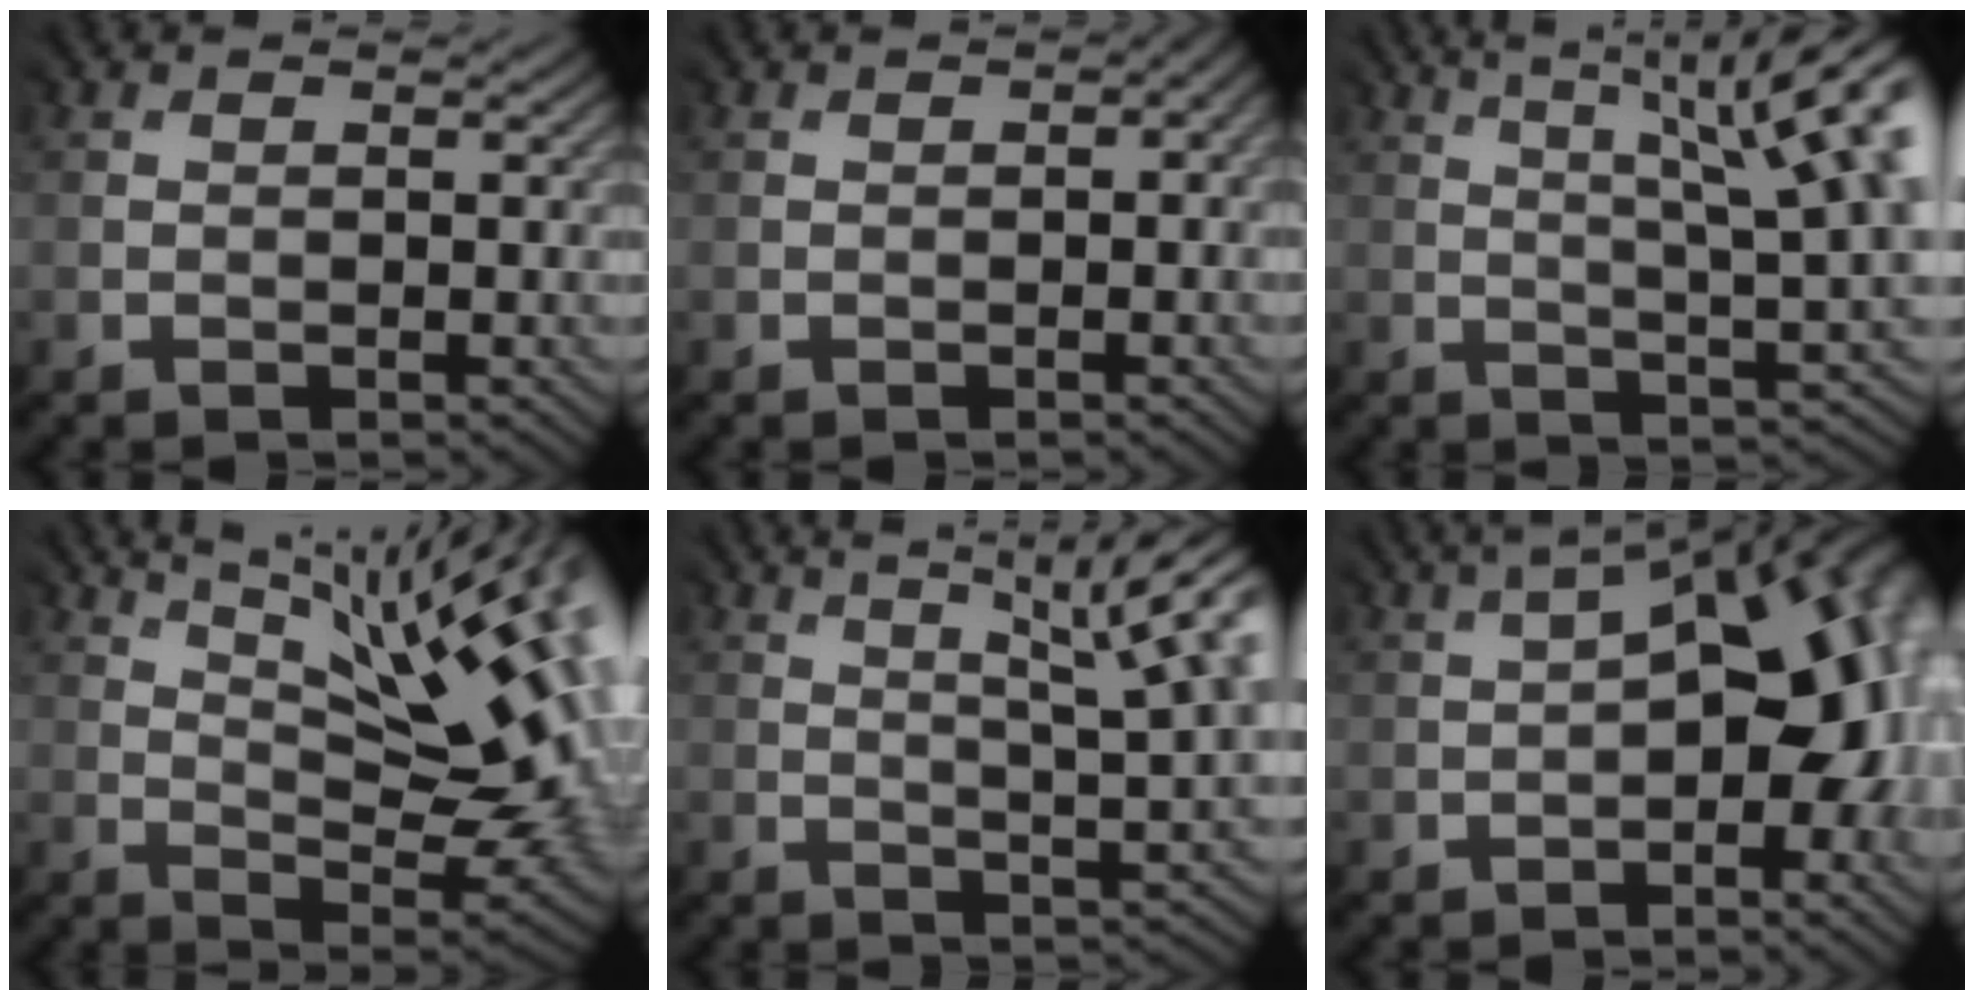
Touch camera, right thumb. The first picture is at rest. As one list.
[{"total": 0.6, "force": [-0.3, 0.5, 0.2], "torque": [0.003, -0.002, 0.001]}, {"total": 11.8, "force": [4.2, 2.4, 10.8], "torque": [-0.141, 0.026, 0.070]}, {"total": 16.2, "force": [7.6, 4.6, 13.5], "torque": [-0.208, 0.028, 0.128]}, {"total": 9.8, "force": [4.4, 2.0, 8.5], "torque": [-0.098, 0.028, 0.058]}, {"total": 12.9, "force": [-0.6, 6.2, 11.3], "torque": [-0.144, 0.001, -0.012]}]